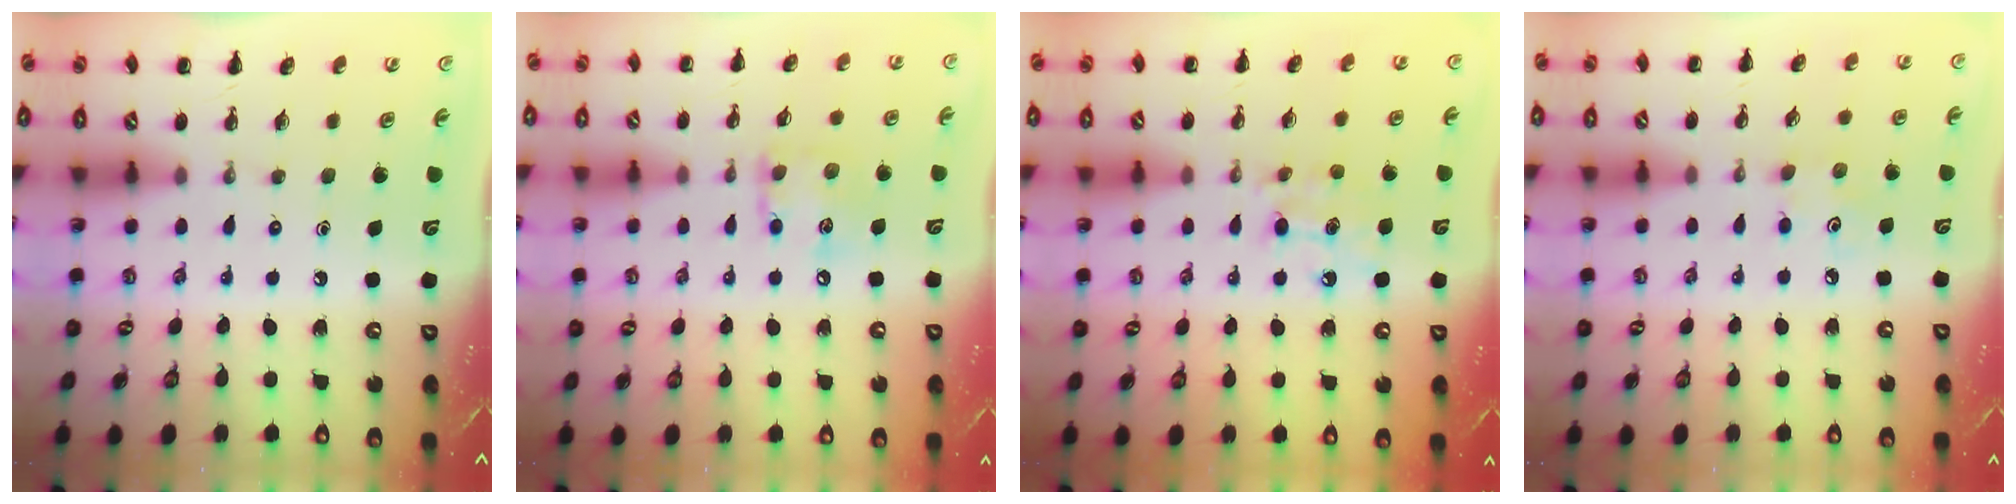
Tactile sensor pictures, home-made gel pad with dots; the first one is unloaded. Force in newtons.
{"total": 10.1, "press": 10.1, "slide": 0.8}
{"total": 7.1, "press": 7.0, "slide": 1.0}
{"total": 3.1, "press": 3.0, "slide": 0.8}